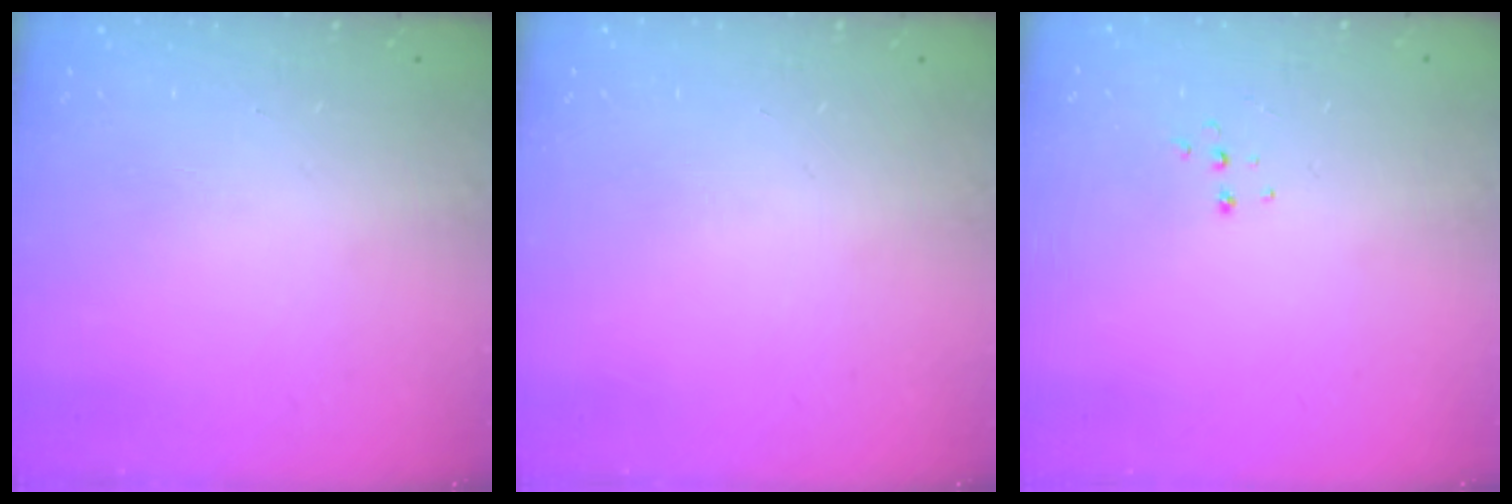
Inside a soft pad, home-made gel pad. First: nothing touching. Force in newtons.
{"total": 0.0}
{"total": 4.9, "press": 4.9, "slide": 0.7}